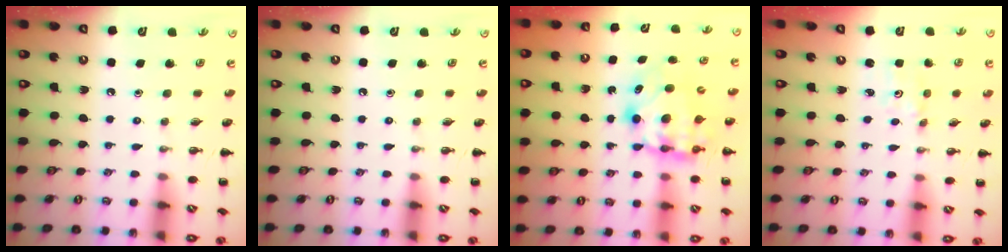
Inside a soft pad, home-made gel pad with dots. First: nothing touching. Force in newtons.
{"total": 0.0}
{"total": 6.6, "press": 6.5, "slide": 1.2}
{"total": 0.9, "press": 0.8, "slide": 0.4}